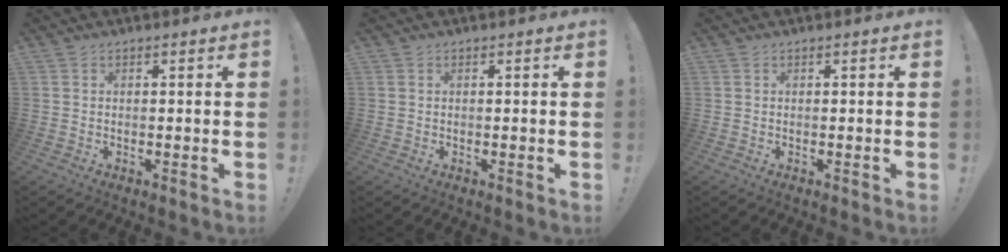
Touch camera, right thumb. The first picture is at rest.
{"total": 0.0}
{"total": 0.0}